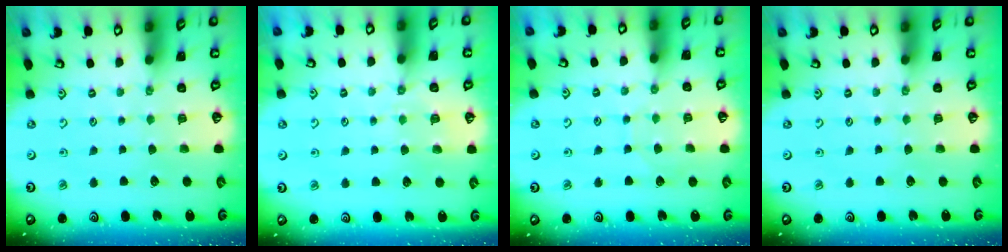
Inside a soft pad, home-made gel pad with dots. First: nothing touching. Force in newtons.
{"total": 2.9, "press": 2.8, "slide": 0.6}
{"total": 3.9, "press": 3.9, "slide": 0.3}
{"total": 0.0}